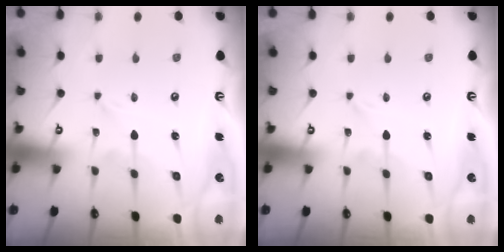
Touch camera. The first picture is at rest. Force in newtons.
{"total": 0.0}